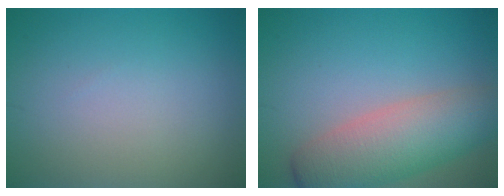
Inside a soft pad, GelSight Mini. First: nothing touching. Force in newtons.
{"total": 7.0, "press": 7.0, "slide": 0.3}